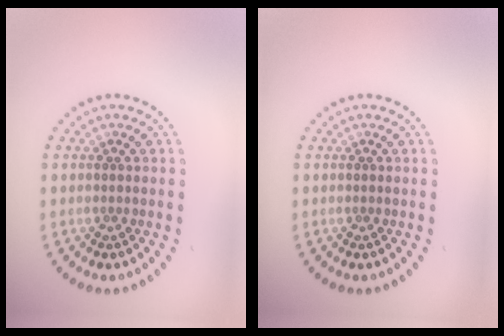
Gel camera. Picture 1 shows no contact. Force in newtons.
{"total": 0.0}